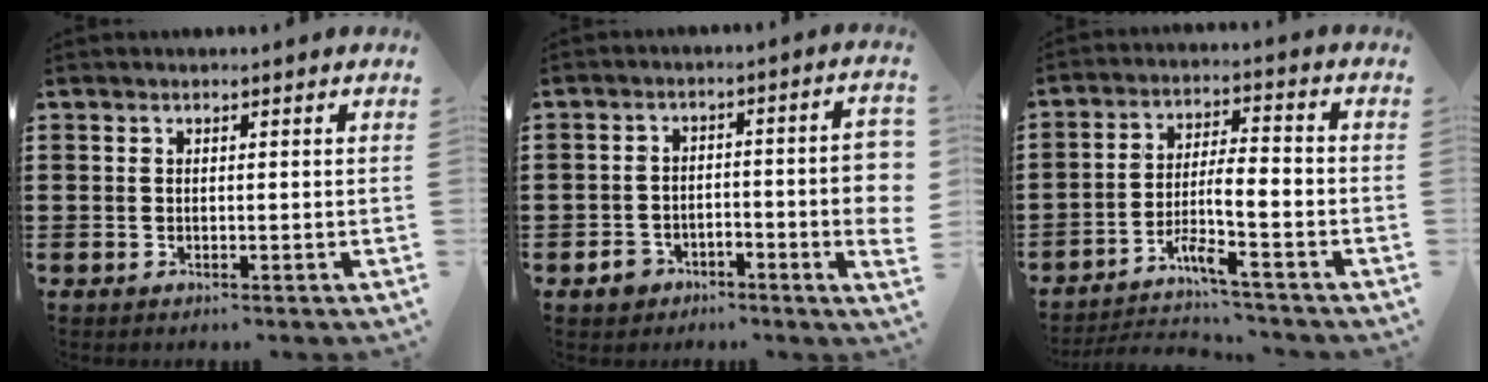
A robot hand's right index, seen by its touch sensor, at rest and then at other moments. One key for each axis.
{"total": 5.6, "fx": -2.2, "fy": 2.0, "fz": 4.7, "tx": -0.076, "ty": 0.010, "tz": -0.039}
{"total": 6.3, "fx": -4.3, "fy": 1.0, "fz": 4.5, "tx": -0.083, "ty": -0.008, "tz": -0.084}